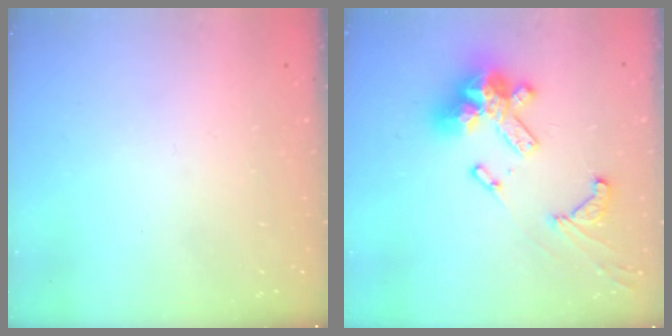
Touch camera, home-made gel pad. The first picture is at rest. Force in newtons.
{"total": 18.7, "press": 18.6, "slide": 1.9}